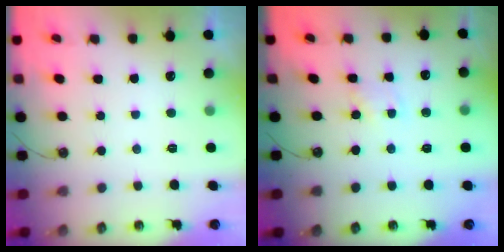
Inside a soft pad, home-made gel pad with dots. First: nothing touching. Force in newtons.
{"total": 2.7, "press": 2.7, "slide": 0.2}